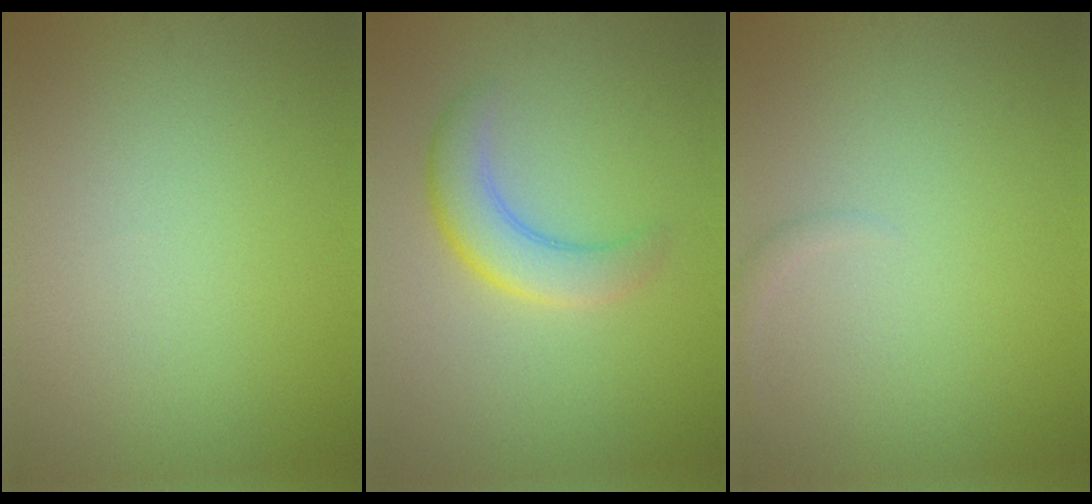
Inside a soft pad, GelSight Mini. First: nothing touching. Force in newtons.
{"total": 4.0, "press": 4.0, "slide": 0.2}
{"total": 0.8, "press": 0.8, "slide": 0.1}